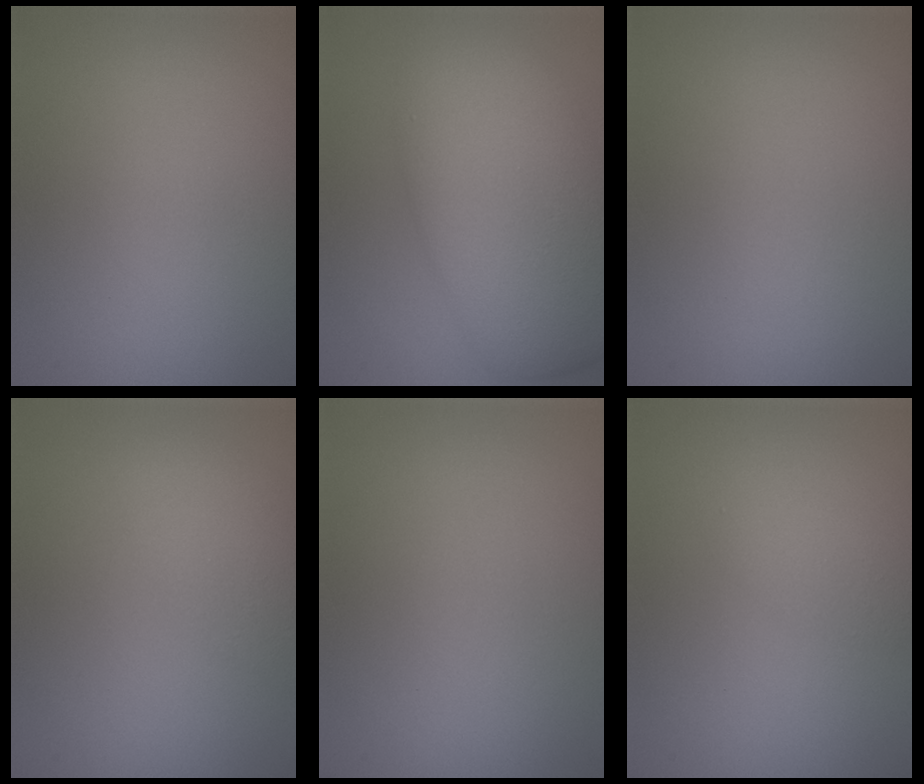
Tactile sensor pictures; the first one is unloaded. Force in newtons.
{"total": 10.5, "press": 10.5, "slide": 0.1}
{"total": 0.0}
{"total": 2.8, "press": 2.8, "slide": 0.1}
{"total": 0.0}
{"total": 1.6, "press": 1.6, "slide": 0.1}